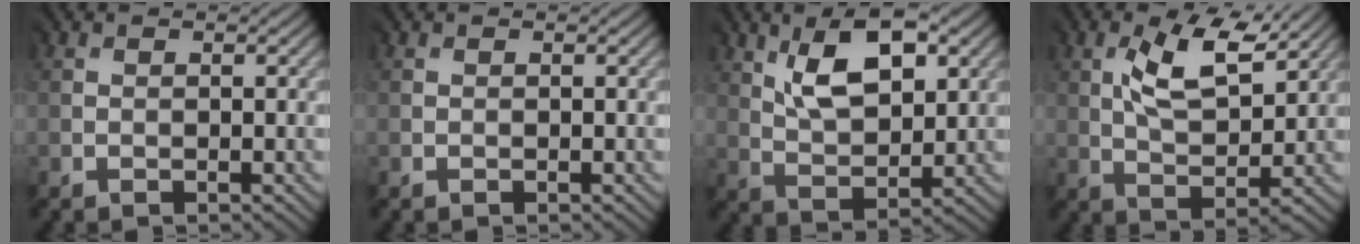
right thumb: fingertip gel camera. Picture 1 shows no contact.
{"total": 0.0}
{"total": 7.9, "force": [4.6, 3.8, 5.2], "torque": [-0.096, 0.007, 0.087]}
{"total": 7.3, "force": [4.2, 2.8, 5.3], "torque": [-0.101, 0.002, 0.077]}